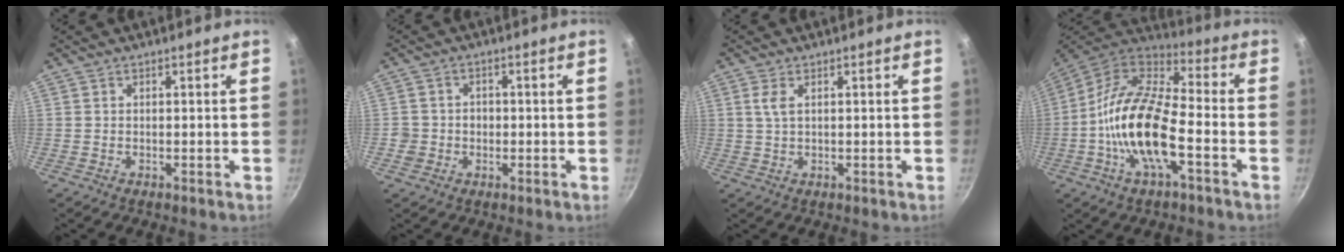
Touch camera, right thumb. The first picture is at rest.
{"total": 3.6, "force": [-0.7, 3.4, 1.1], "torque": [0.000, 0.011, -0.013]}
{"total": 2.6, "force": [0.9, 1.2, 2.1], "torque": [-0.042, -0.002, 0.018]}
{"total": 18.4, "force": [-4.9, 7.4, 16.1], "torque": [-0.302, 0.041, -0.113]}